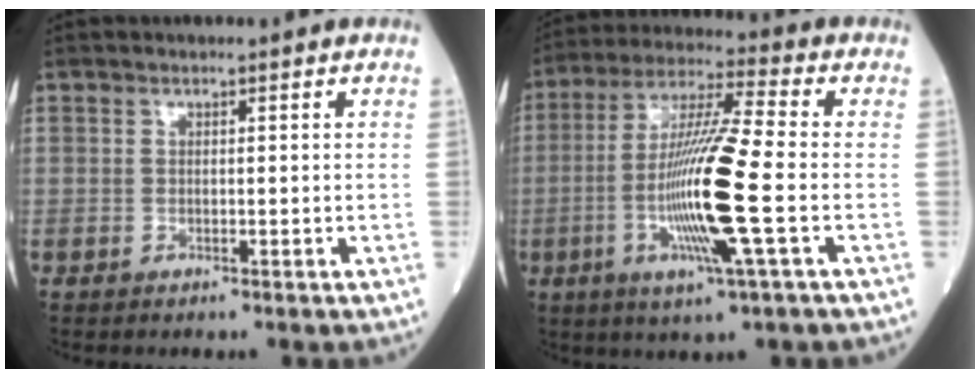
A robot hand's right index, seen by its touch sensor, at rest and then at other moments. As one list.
[{"total": 14.6, "force": [-3.1, -0.3, 14.3], "torque": [-0.286, -0.009, -0.063]}]